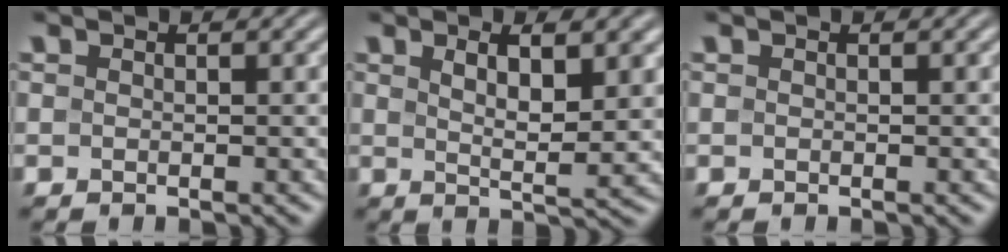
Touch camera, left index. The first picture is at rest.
{"total": 4.4, "force": [1.8, 1.2, 3.9], "torque": [-0.063, -0.008, 0.032]}
{"total": 0.0}